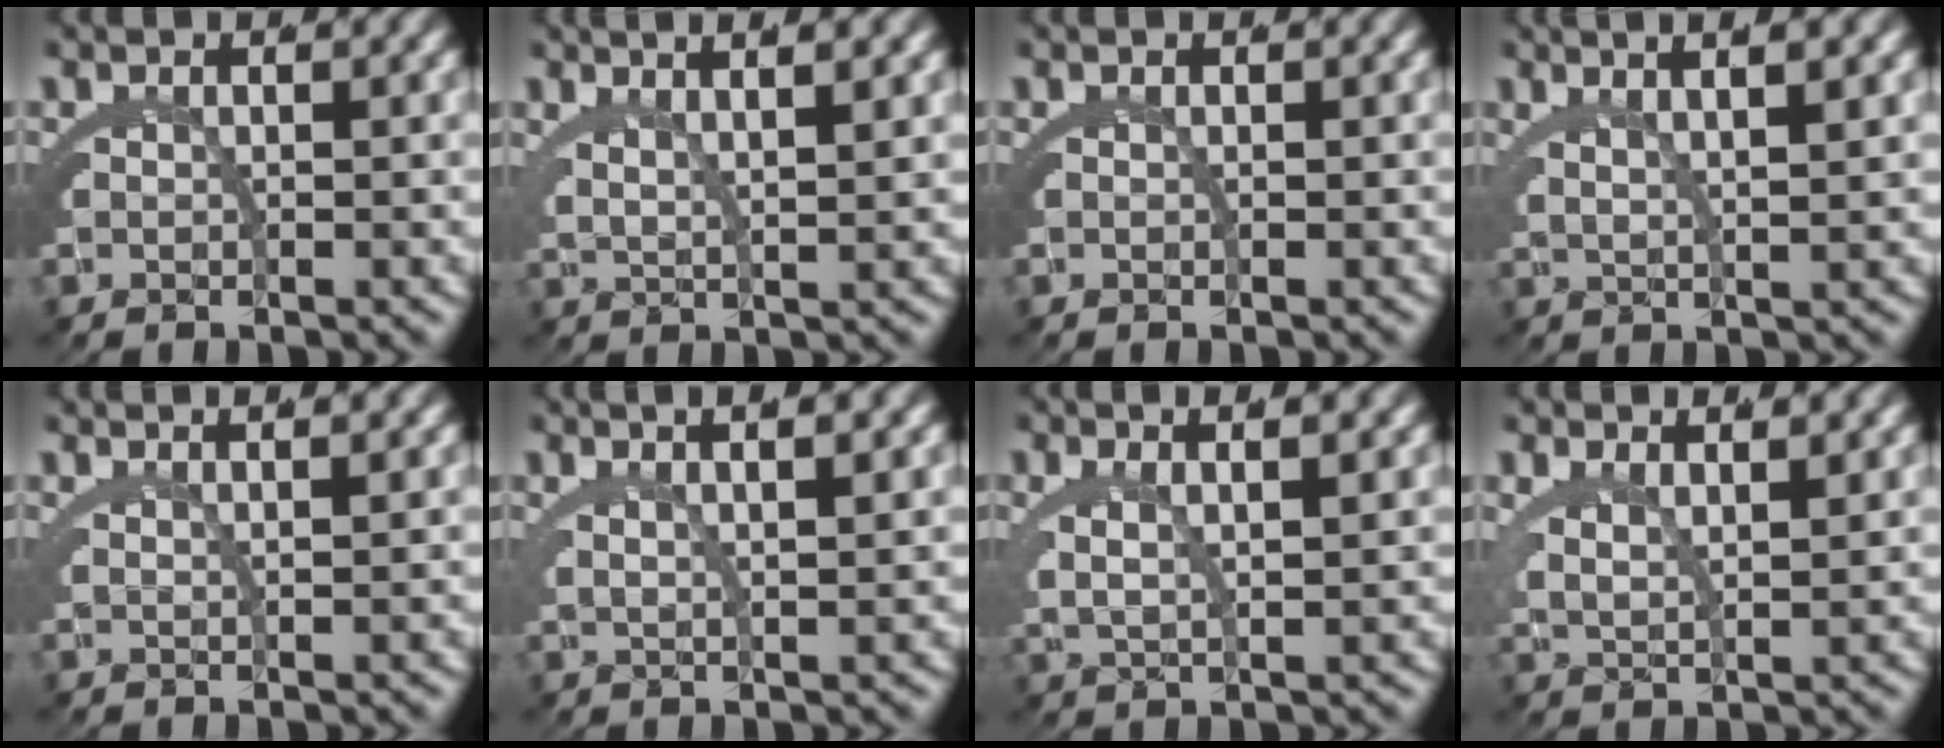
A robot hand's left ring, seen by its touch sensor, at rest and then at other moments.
{"total": 5.2, "force": [3.6, 1.3, 3.6], "torque": [-0.052, 0.011, 0.059]}
{"total": 0.0}
{"total": 5.6, "force": [3.8, 1.2, 3.9], "torque": [-0.046, 0.018, 0.057]}
{"total": 2.2, "force": [1.8, -0.6, 1.1], "torque": [-0.008, 0.008, 0.030]}
{"total": 4.0, "force": [2.7, 0.5, 3.0], "torque": [-0.034, 0.014, 0.043]}
{"total": 3.9, "force": [1.6, 1.4, 3.3], "torque": [-0.070, -0.003, 0.034]}
{"total": 2.9, "force": [2.0, 0.8, 1.9], "torque": [-0.046, -0.011, 0.045]}